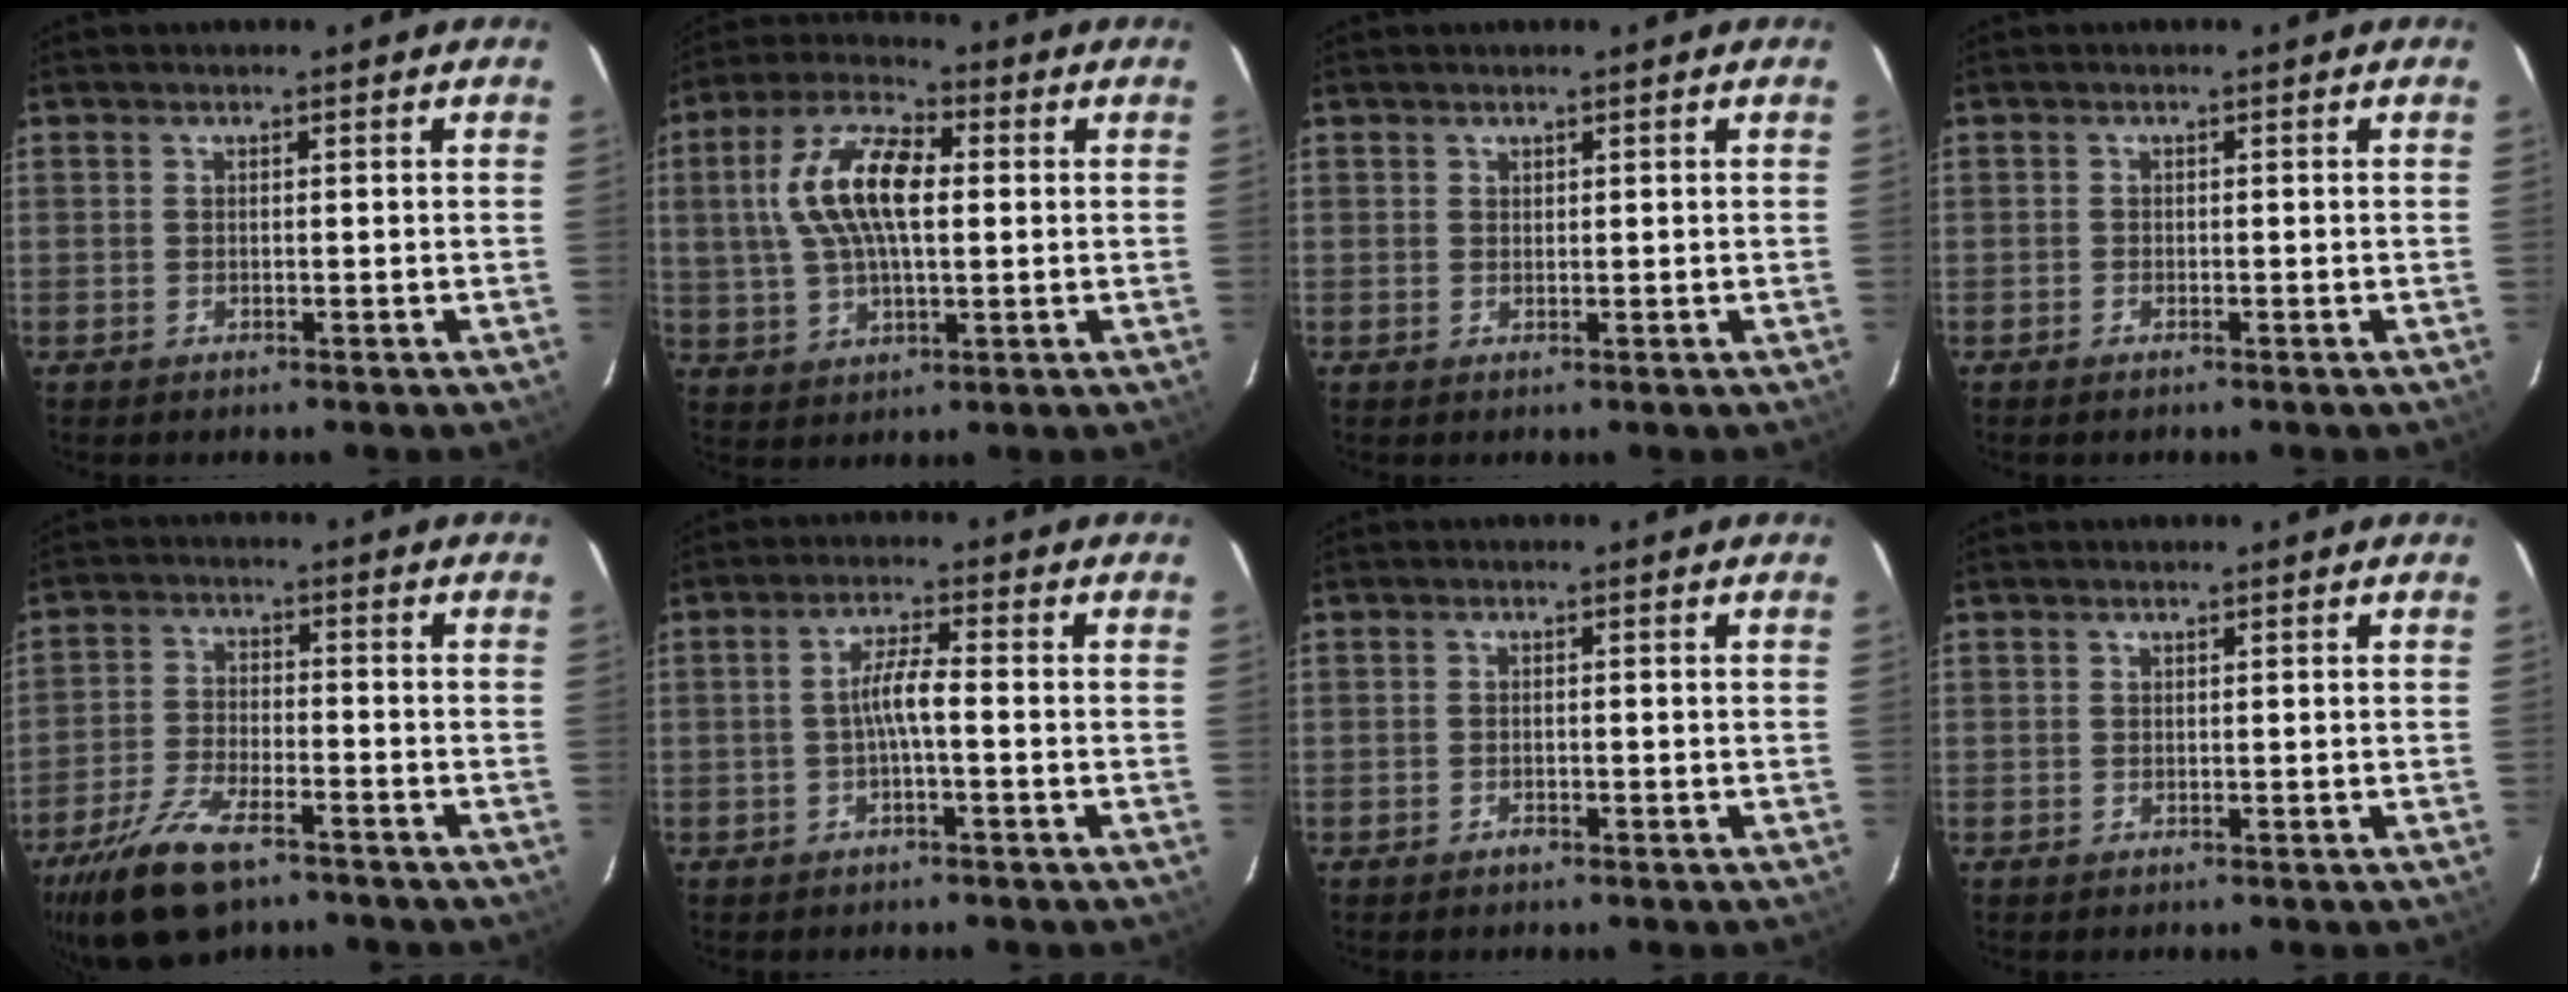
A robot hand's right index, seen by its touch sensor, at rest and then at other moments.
{"total": 14.1, "force": [2.1, 6.5, 12.4], "torque": [-0.249, 0.022, 0.037]}
{"total": 0.6, "force": [0.4, 0.4, 0.0], "torque": [0.002, 0.002, 0.008]}
{"total": 0.6, "force": [-0.5, 0.2, 0.2], "torque": [-0.005, -0.001, -0.012]}
{"total": 12.6, "force": [-8.7, 5.0, 7.6], "torque": [-0.177, -0.019, -0.163]}
{"total": 3.8, "force": [-1.0, 0.3, 3.7], "torque": [-0.075, 0.009, -0.018]}
{"total": 1.0, "force": [-0.6, 0.6, 0.4], "torque": [-0.008, 0.002, -0.010]}
{"total": 0.5, "force": [0.2, 0.5, -0.1], "torque": [0.004, 0.002, 0.002]}